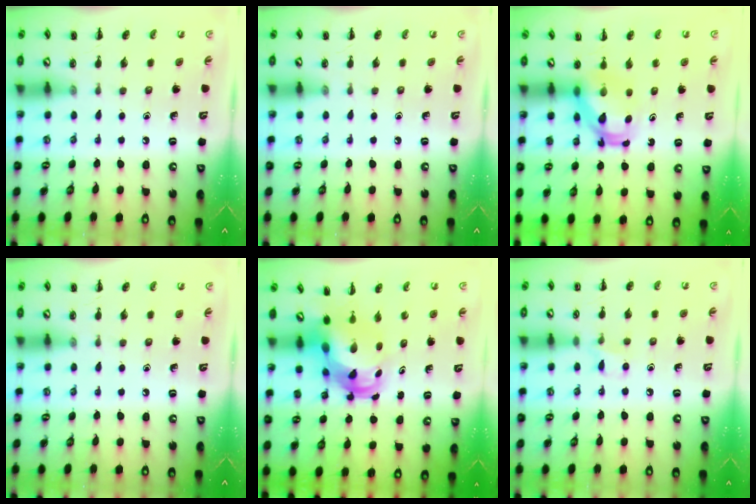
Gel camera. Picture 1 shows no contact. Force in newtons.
{"total": 0.0}
{"total": 5.8, "press": 5.8, "slide": 0.4}
{"total": 0.0}
{"total": 5.4, "press": 5.2, "slide": 1.7}
{"total": 4.8, "press": 4.5, "slide": 1.4}